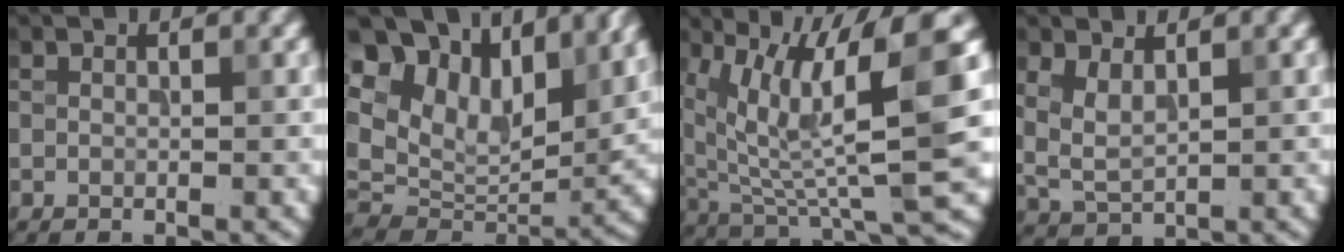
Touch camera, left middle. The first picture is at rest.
{"total": 15.4, "force": [8.5, 9.0, 9.1], "torque": [-0.214, 0.029, 0.152]}
{"total": 10.8, "force": [4.3, 2.5, 9.6], "torque": [-0.183, -0.001, 0.089]}
{"total": 2.5, "force": [1.0, 1.2, 2.0], "torque": [-0.052, -0.001, 0.026]}